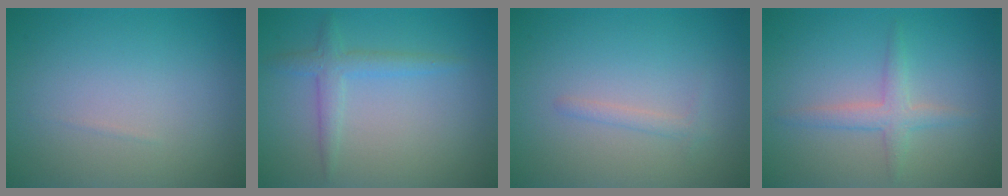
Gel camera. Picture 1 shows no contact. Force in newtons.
{"total": 2.1, "press": 2.1, "slide": 0.1}
{"total": 1.0, "press": 1.0, "slide": 0.0}
{"total": 2.2, "press": 2.2, "slide": 0.1}